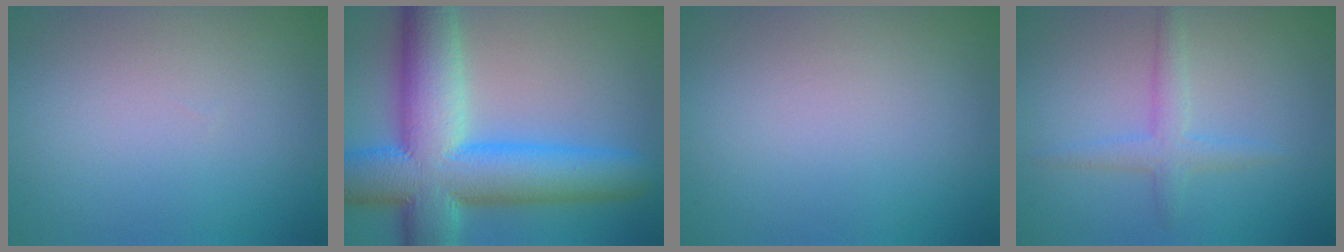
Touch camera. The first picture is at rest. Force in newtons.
{"total": 13.6, "press": 13.6, "slide": 0.3}
{"total": 0.0}
{"total": 2.3, "press": 2.3, "slide": 0.2}